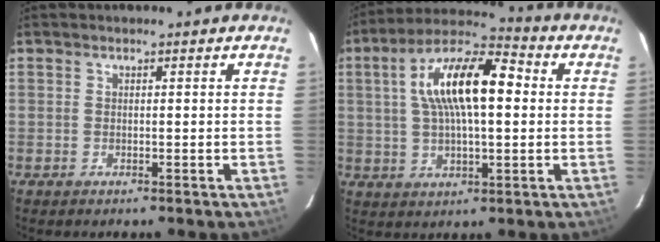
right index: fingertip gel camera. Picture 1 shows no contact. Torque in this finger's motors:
{"motor_torque": [1.19, -0.17, 1.05, 0.21]}